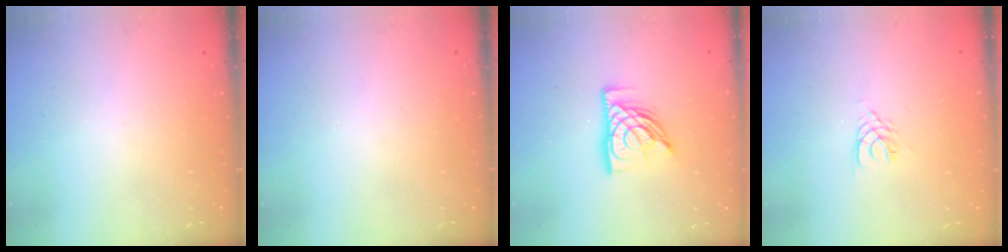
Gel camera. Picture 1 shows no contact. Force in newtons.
{"total": 0.0}
{"total": 11.3, "press": 11.3, "slide": 1.3}
{"total": 3.0, "press": 2.9, "slide": 0.4}